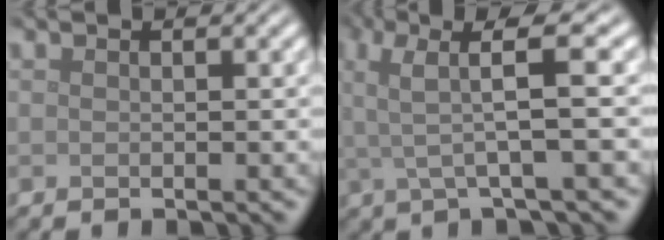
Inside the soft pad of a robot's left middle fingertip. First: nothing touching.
{"total": 5.9, "force": [1.4, 1.0, 5.7], "torque": [-0.108, 0.011, 0.021]}